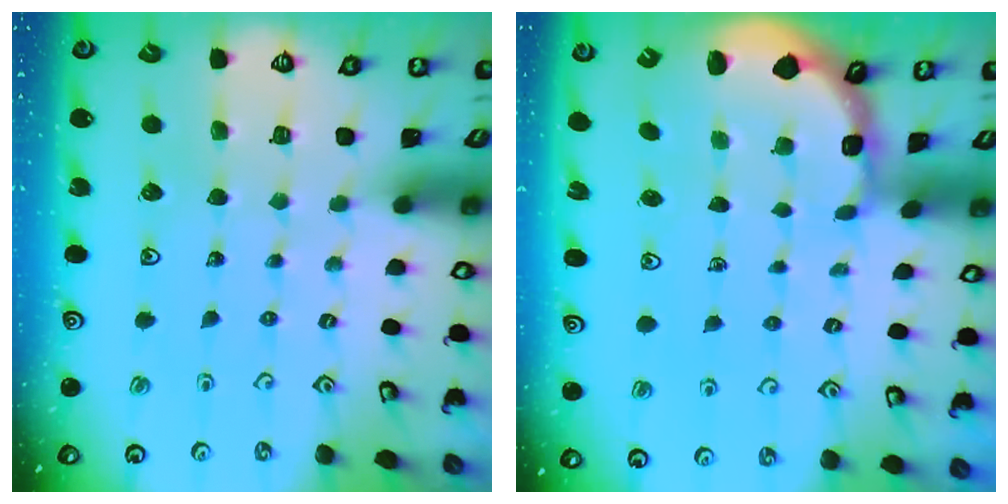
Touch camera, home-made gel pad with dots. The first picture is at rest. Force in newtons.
{"total": 1.2, "press": 1.1, "slide": 0.4}